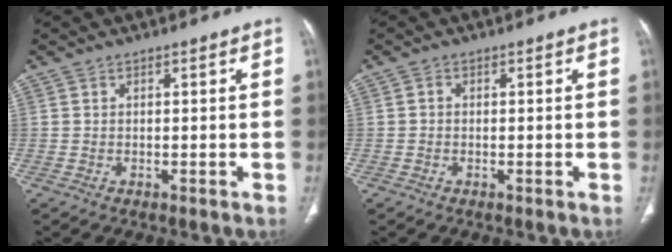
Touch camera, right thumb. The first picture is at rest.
{"total": 0.7, "force": [-0.1, 0.6, 0.3], "torque": [-0.003, 0.002, -0.005]}